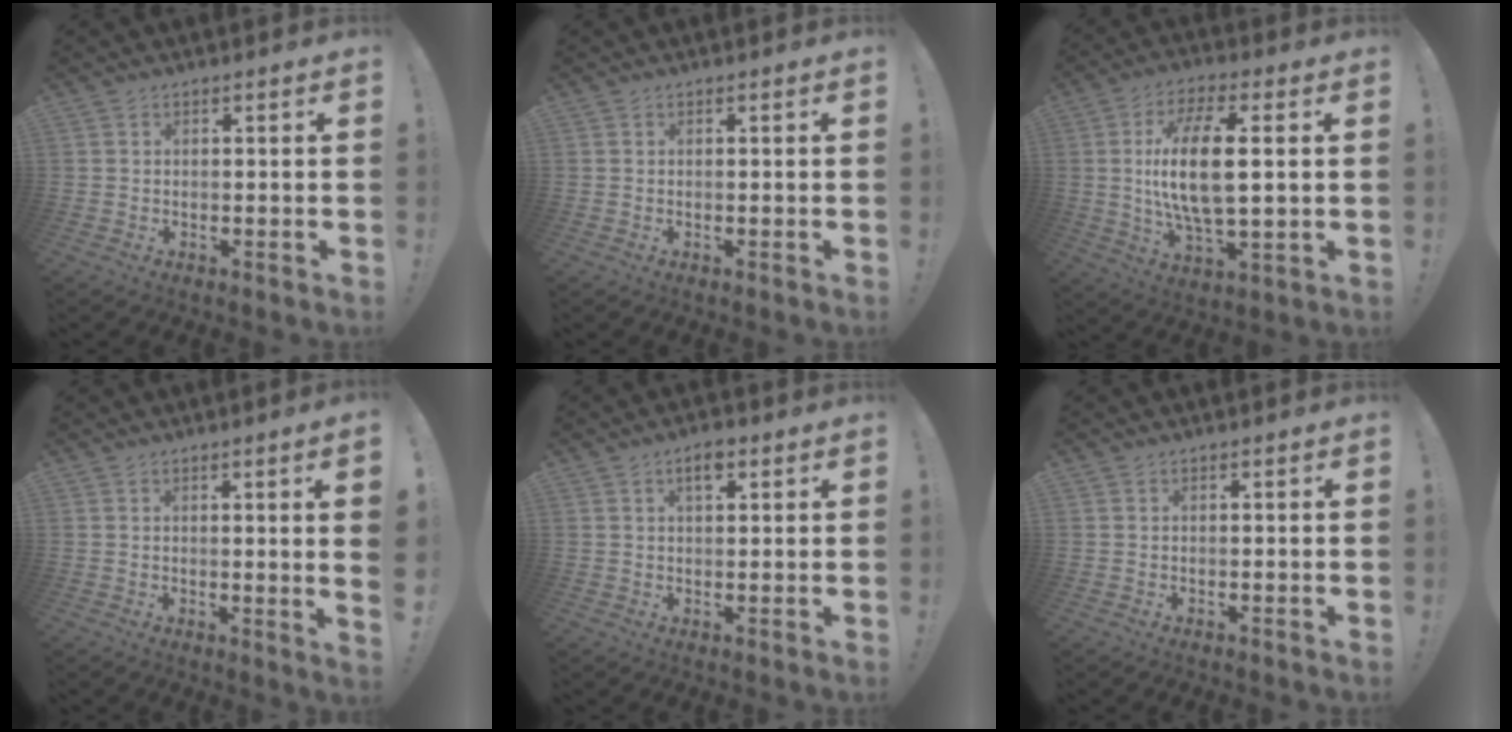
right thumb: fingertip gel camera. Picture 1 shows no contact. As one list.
[{"total": 0.0}, {"total": 16.2, "force": [1.5, 5.8, 15.0], "torque": [-0.289, -0.007, 0.014]}, {"total": 4.2, "force": [0.8, -0.8, 4.1], "torque": [-0.055, -0.014, 0.010]}, {"total": 3.9, "force": [2.0, 1.9, 2.8], "torque": [-0.037, -0.002, 0.030]}, {"total": 0.0}]